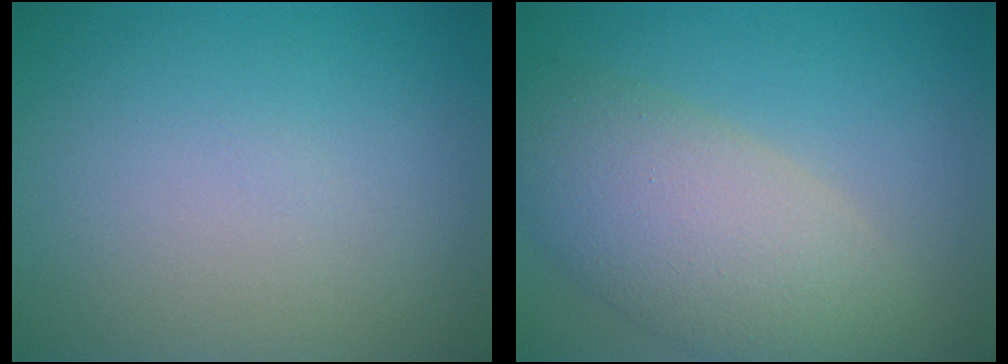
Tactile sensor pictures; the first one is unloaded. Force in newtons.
{"total": 7.6, "press": 7.5, "slide": 0.8}